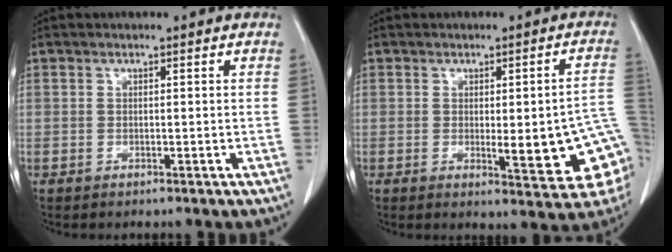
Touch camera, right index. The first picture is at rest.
{"total": 13.1, "force": [-2.4, 2.9, 12.5], "torque": [-0.104, 0.013, -0.018]}